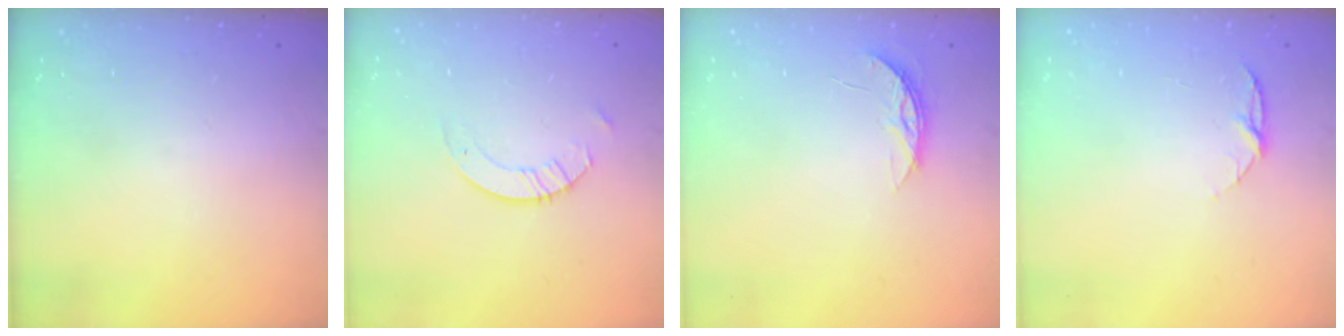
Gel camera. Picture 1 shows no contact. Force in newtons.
{"total": 4.4, "press": 4.3, "slide": 0.4}
{"total": 4.5, "press": 4.5, "slide": 0.4}
{"total": 4.9, "press": 4.8, "slide": 0.6}